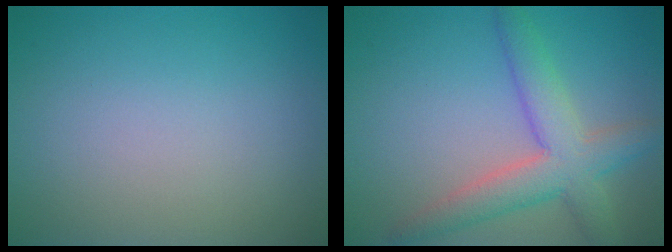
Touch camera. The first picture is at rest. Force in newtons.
{"total": 5.5, "press": 5.5, "slide": 0.3}